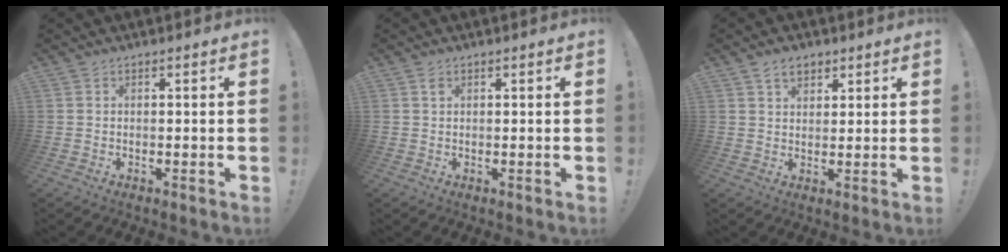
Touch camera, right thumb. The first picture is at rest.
{"total": 1.0, "force": [0.5, 0.5, 0.6], "torque": [-0.009, 0.000, 0.009]}
{"total": 4.9, "force": [2.9, 3.1, 2.5], "torque": [-0.042, -0.003, 0.053]}